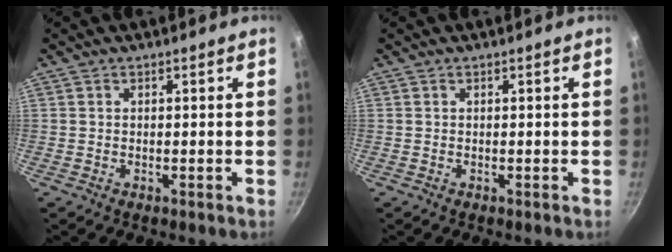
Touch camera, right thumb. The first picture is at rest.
{"total": 0.0}